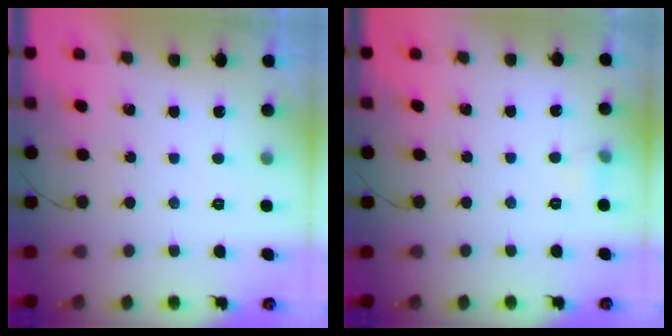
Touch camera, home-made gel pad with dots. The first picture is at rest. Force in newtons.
{"total": 4.1, "press": 3.9, "slide": 1.2}